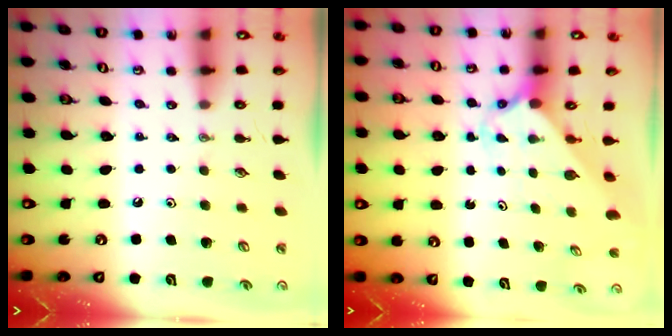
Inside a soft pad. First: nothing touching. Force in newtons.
{"total": 2.4, "press": 2.4, "slide": 0.2}